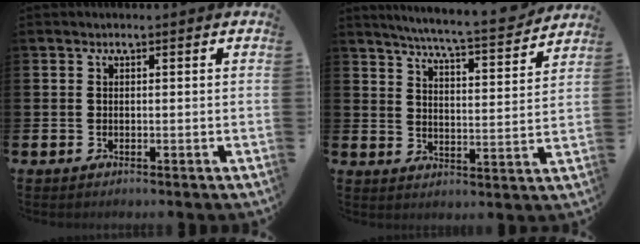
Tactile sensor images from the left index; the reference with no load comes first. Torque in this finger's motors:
{"motor_torque": [0.85, -1.24, 0.20, 0.07]}